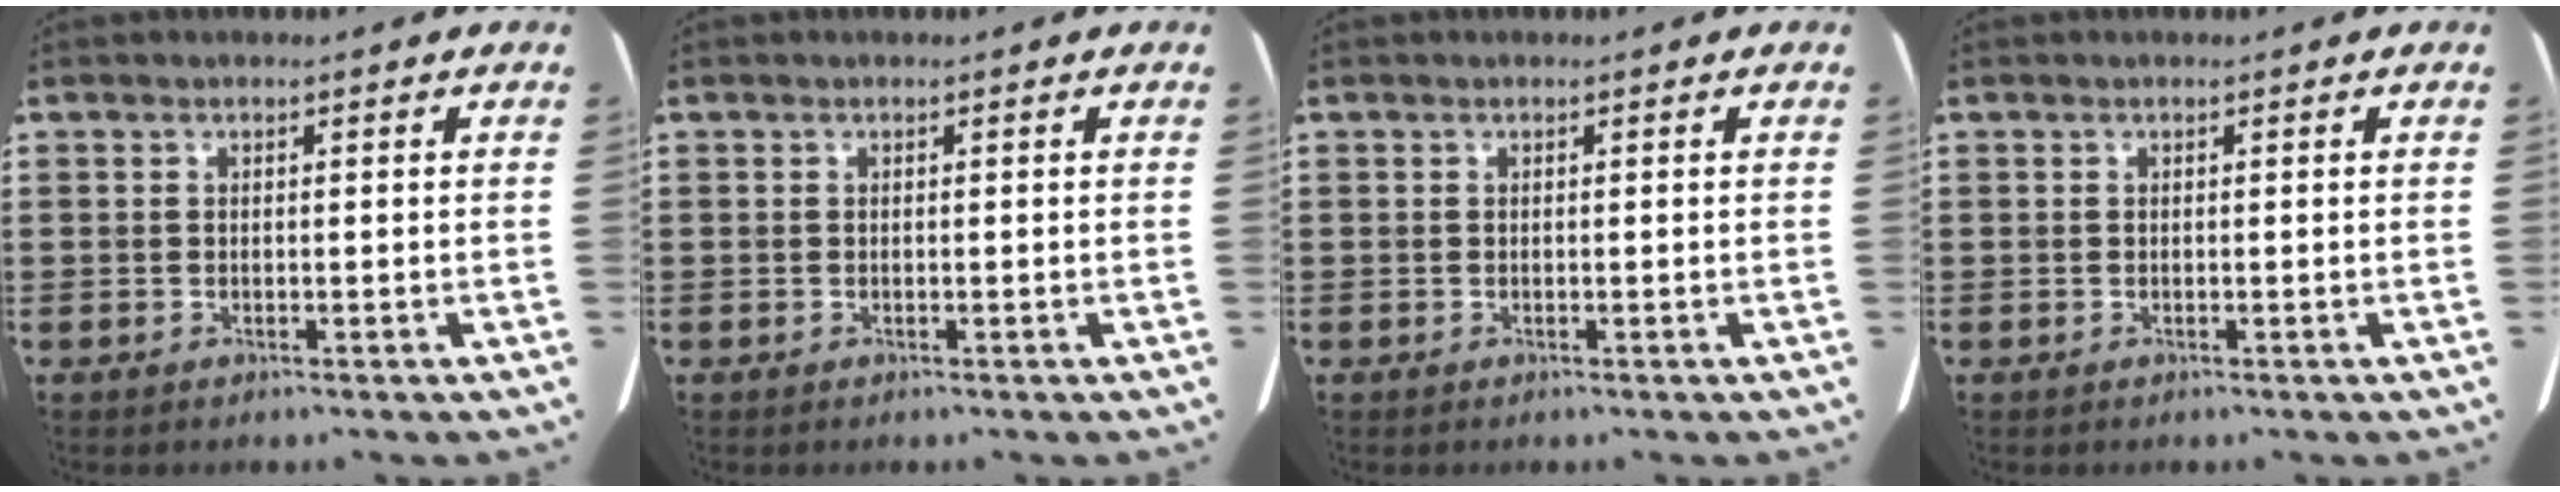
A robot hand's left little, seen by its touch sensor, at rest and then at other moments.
{"total": 0.0}
{"total": 0.0}
{"total": 0.0}